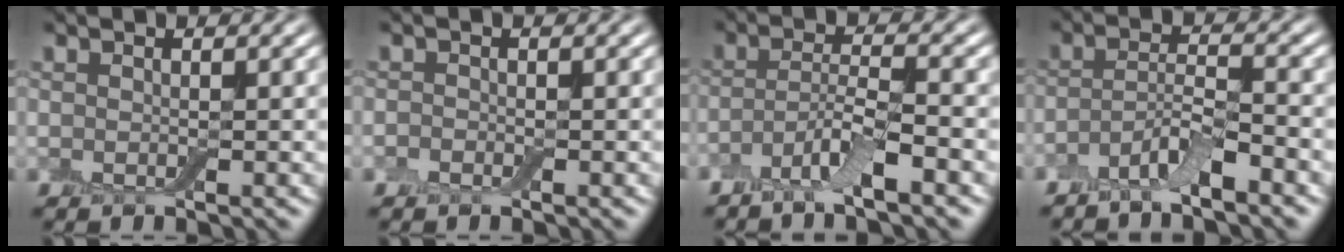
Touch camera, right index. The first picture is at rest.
{"total": 0.5, "force": [-0.4, 0.3, 0.1], "torque": [-0.001, 0.003, -0.010]}
{"total": 4.2, "force": [-2.6, 0.7, 3.2], "torque": [-0.062, 0.000, -0.058]}
{"total": 3.8, "force": [-2.9, 0.7, 2.4], "torque": [-0.048, 0.002, -0.062]}